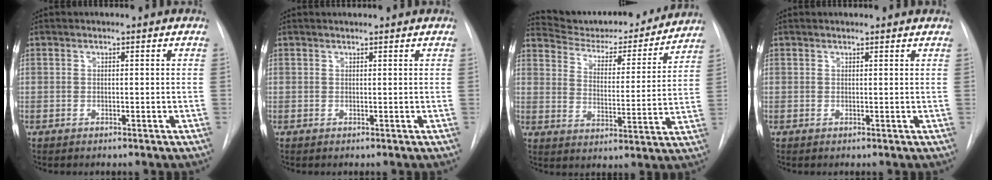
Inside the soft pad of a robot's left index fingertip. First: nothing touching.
{"total": 1.5, "force": [1.4, 0.0, 0.4], "torque": [-0.007, 0.014, 0.023]}
{"total": 19.8, "force": [18.7, 3.7, 5.5], "torque": [-0.069, -0.017, 0.258]}
{"total": 3.2, "force": [3.0, 0.5, 0.7], "torque": [-0.014, 0.017, 0.031]}